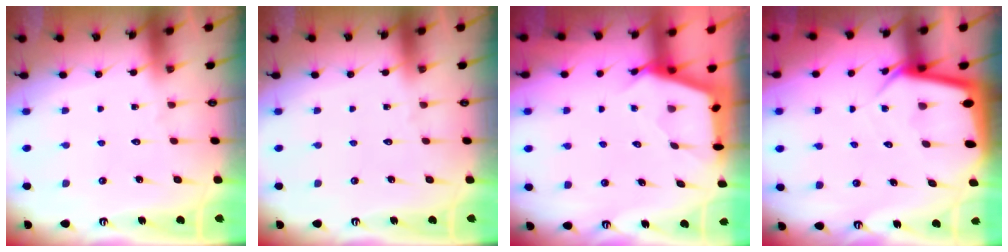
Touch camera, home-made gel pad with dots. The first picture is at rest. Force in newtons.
{"total": 0.0}
{"total": 2.6, "press": 2.5, "slide": 0.3}
{"total": 5.1, "press": 5.0, "slide": 0.3}